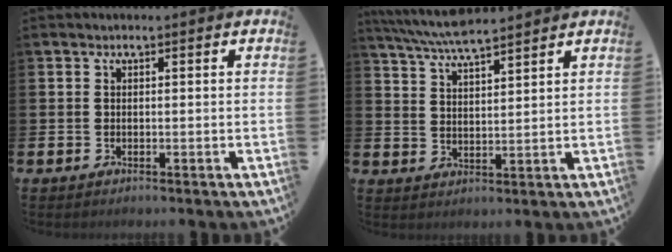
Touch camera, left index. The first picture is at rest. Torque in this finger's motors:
{"motor_torque": [0.00, -0.83, 0.46, 0.21]}